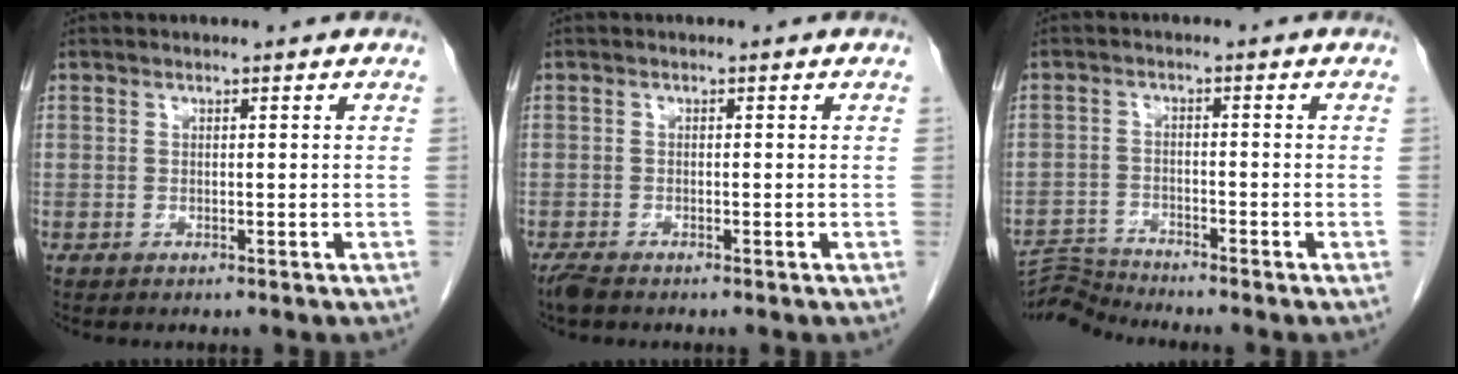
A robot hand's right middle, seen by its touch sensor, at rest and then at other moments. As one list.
[{"total": 1.8, "force": [-1.5, 0.3, 0.9], "torque": [-0.026, -0.006, -0.030]}, {"total": 5.3, "force": [-5.1, -1.5, -0.7], "torque": [0.007, -0.006, -0.095]}]